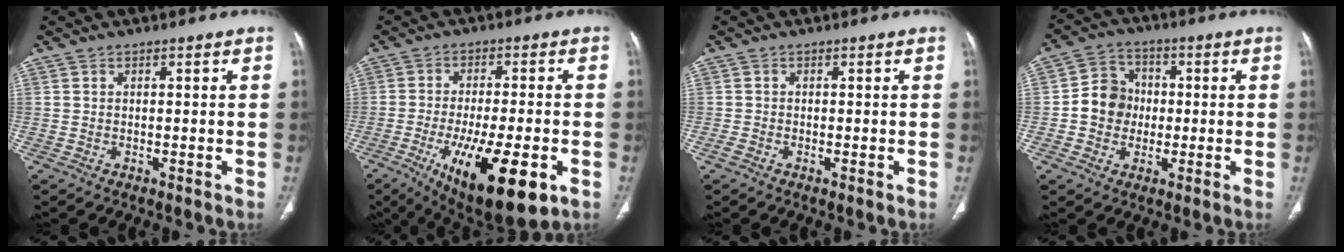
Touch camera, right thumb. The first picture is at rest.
{"total": 18.5, "force": [-7.2, 6.0, 15.9], "torque": [-0.248, -0.007, -0.098]}
{"total": 1.3, "force": [-0.7, 0.4, 1.0], "torque": [-0.027, -0.003, -0.017]}
{"total": 8.2, "force": [-0.6, 7.4, 3.4], "torque": [-0.029, 0.021, -0.020]}